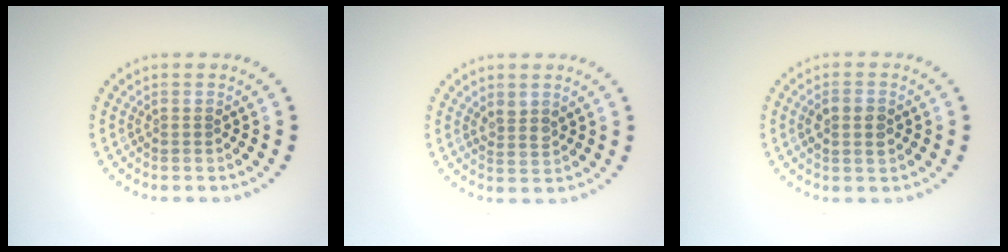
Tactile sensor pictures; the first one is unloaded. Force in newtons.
{"total": 1.4, "press": 1.2, "slide": 0.8}
{"total": 2.0, "press": 2.0, "slide": 0.0}